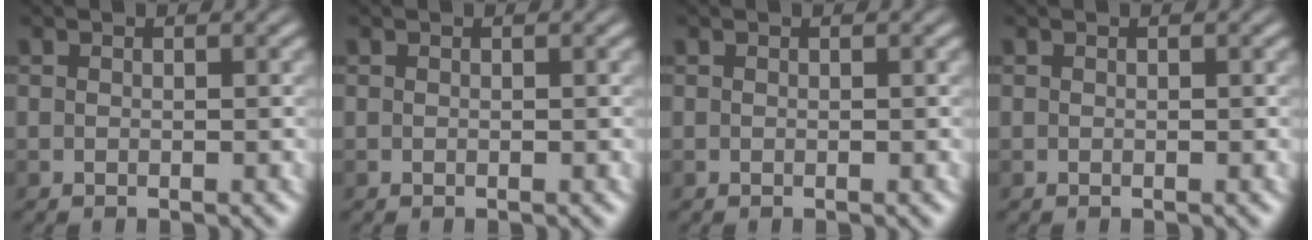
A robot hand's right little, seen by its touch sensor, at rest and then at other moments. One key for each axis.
{"total": 0.0}
{"total": 0.0}
{"total": 0.0}